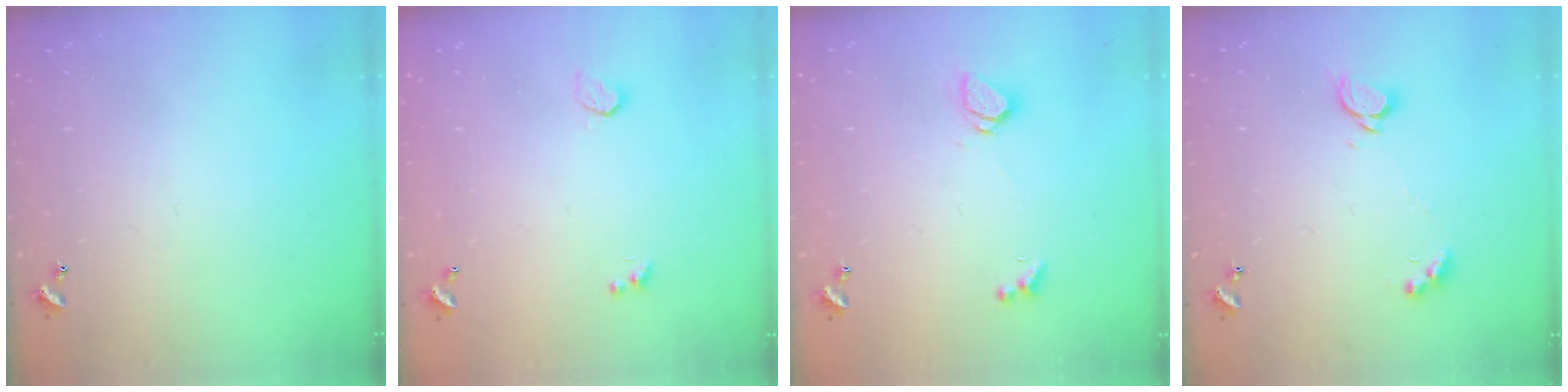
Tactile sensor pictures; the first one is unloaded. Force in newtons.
{"total": 1.0, "press": 0.7, "slide": 0.7}
{"total": 1.6, "press": 1.6, "slide": 0.5}
{"total": 2.1, "press": 2.1, "slide": 0.3}